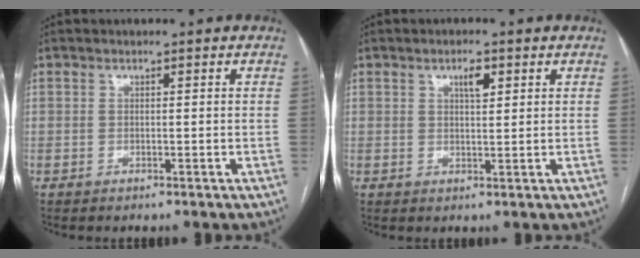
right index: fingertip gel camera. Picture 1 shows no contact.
{"total": 2.7, "force": [1.3, 0.9, 2.2], "torque": [-0.037, 0.002, 0.022]}